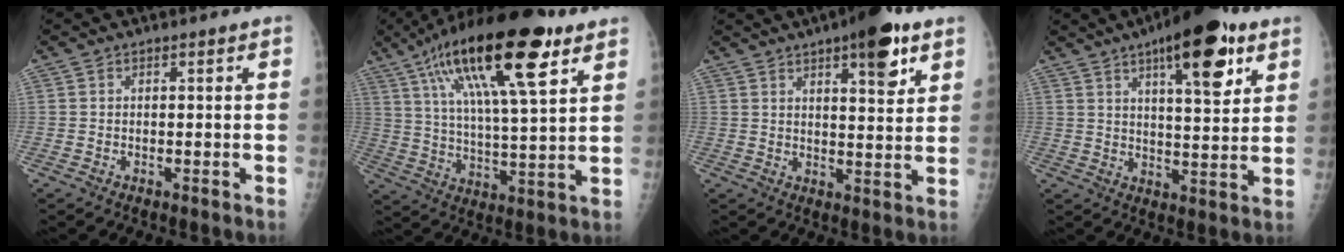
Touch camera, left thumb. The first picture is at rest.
{"total": 22.9, "force": [11.4, 6.4, 18.8], "torque": [-0.314, -0.017, 0.191]}
{"total": 10.8, "force": [6.0, 3.3, 8.3], "torque": [-0.095, -0.026, 0.081]}
{"total": 15.3, "force": [8.0, 4.9, 12.1], "torque": [-0.149, -0.031, 0.114]}